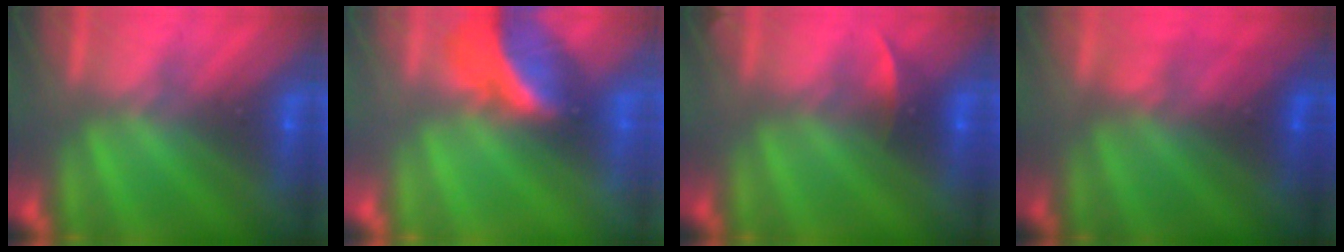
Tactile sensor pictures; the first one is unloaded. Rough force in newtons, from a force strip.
{"total": 2.5}
{"total": 2.2}
{"total": 3.6}